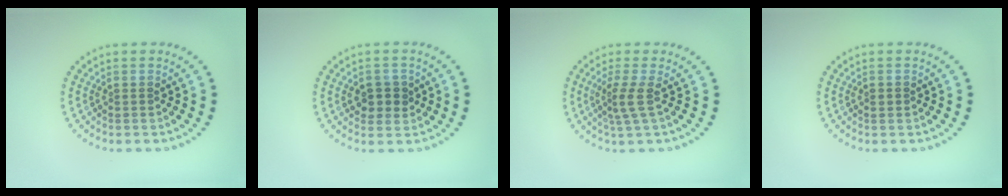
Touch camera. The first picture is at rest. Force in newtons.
{"total": 2.3, "press": 2.2, "slide": 0.6}
{"total": 2.3, "press": 1.6, "slide": 1.7}
{"total": 0.8, "press": 0.8, "slide": 0.1}